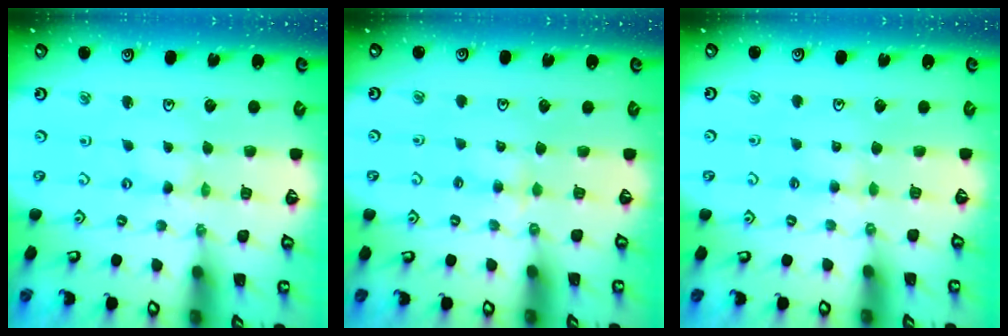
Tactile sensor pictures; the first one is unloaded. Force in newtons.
{"total": 2.8, "press": 2.8, "slide": 0.5}
{"total": 3.6, "press": 3.6, "slide": 0.5}